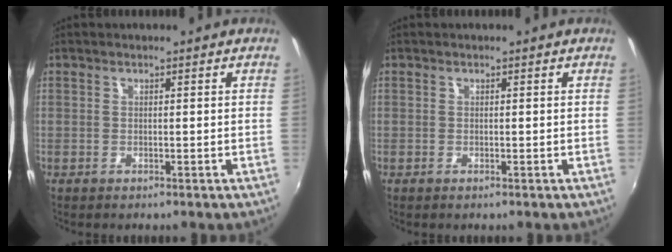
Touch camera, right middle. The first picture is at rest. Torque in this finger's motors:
{"motor_torque": [0.09, -0.08, 0.01, 0.00]}